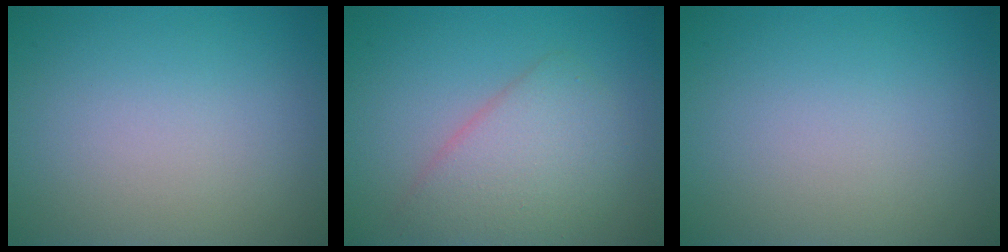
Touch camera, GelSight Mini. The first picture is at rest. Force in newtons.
{"total": 4.1, "press": 4.1, "slide": 0.1}
{"total": 0.0}